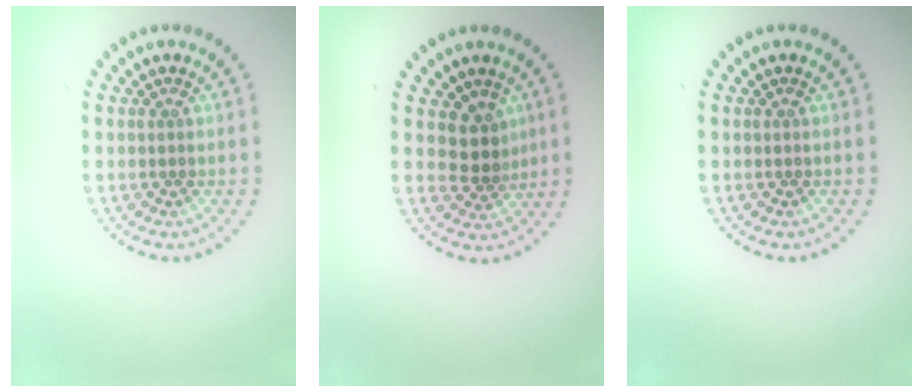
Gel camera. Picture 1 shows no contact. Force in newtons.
{"total": 2.5, "press": 1.8, "slide": 1.6}
{"total": 0.0}